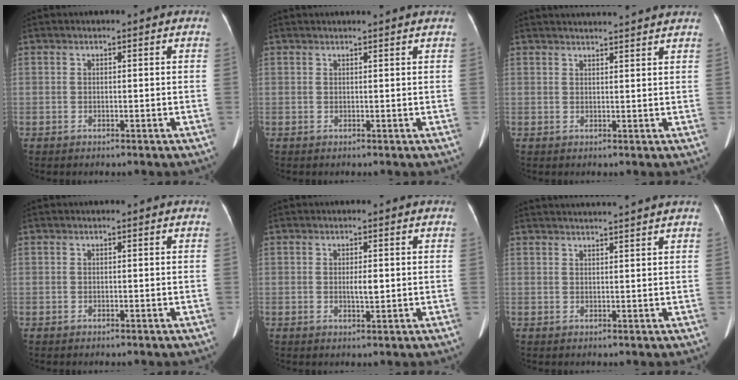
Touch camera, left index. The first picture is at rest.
{"total": 3.4, "force": [3.2, -0.4, 1.1], "torque": [-0.013, 0.016, 0.037]}
{"total": 8.6, "force": [8.2, -0.4, 2.2], "torque": [-0.031, 0.019, 0.090]}
{"total": 0.0}
{"total": 2.1, "force": [0.1, 0.5, 2.0], "torque": [-0.036, -0.001, 0.002]}
{"total": 8.7, "force": [8.1, -1.5, 2.7], "torque": [-0.033, 0.007, 0.096]}